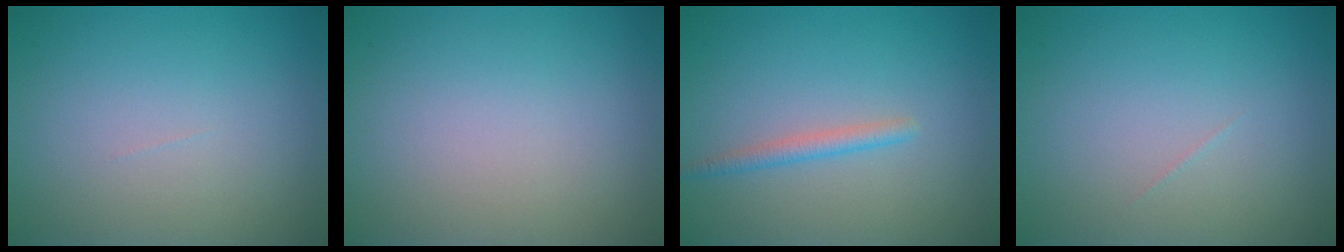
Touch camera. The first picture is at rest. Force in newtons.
{"total": 0.0}
{"total": 1.5, "press": 1.5, "slide": 0.1}
{"total": 0.0}